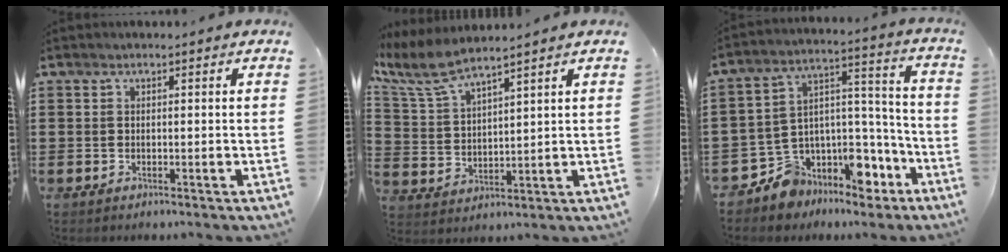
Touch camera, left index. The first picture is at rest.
{"total": 6.9, "force": [6.0, 0.7, 3.4], "torque": [-0.090, -0.026, 0.106]}
{"total": 9.2, "force": [-6.9, 5.8, 2.0], "torque": [-0.040, 0.007, -0.115]}